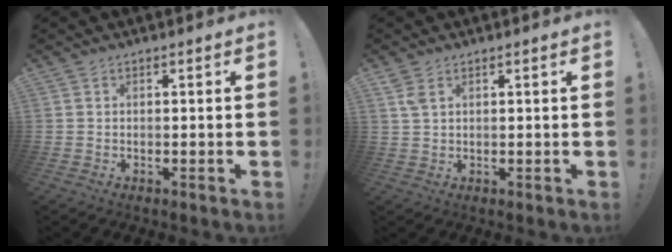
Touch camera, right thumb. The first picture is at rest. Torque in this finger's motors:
{"motor_torque": [0.20, -0.01, 0.16, 0.15, 0.03]}